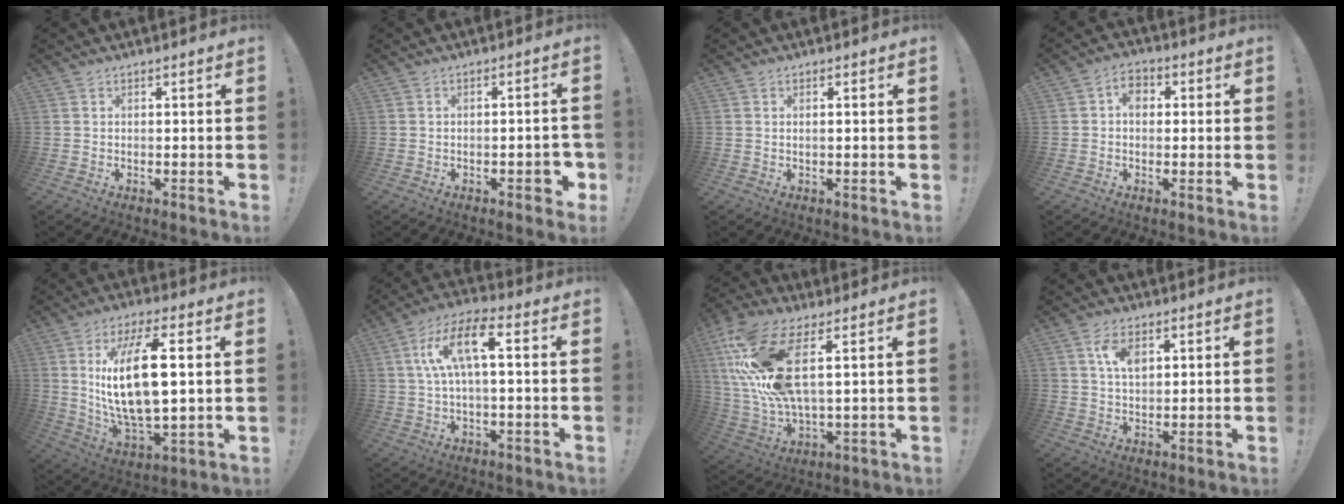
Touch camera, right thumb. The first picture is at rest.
{"total": 5.0, "force": [-2.2, 2.1, 3.9], "torque": [-0.043, 0.011, -0.034]}
{"total": 0.8, "force": [0.1, 0.1, 0.8], "torque": [-0.015, -0.001, 0.001]}
{"total": 5.2, "force": [0.5, 3.9, 3.3], "torque": [-0.050, 0.006, 0.010]}
{"total": 19.8, "force": [3.6, 7.7, 17.8], "torque": [-0.344, -0.011, 0.051]}
{"total": 12.7, "force": [2.3, 4.0, 11.8], "torque": [-0.220, 0.006, 0.035]}
{"total": 19.5, "force": [7.0, 7.5, 16.7], "torque": [-0.324, -0.030, 0.120]}
{"total": 6.1, "force": [2.5, 3.3, 4.5], "torque": [-0.073, -0.005, 0.044]}